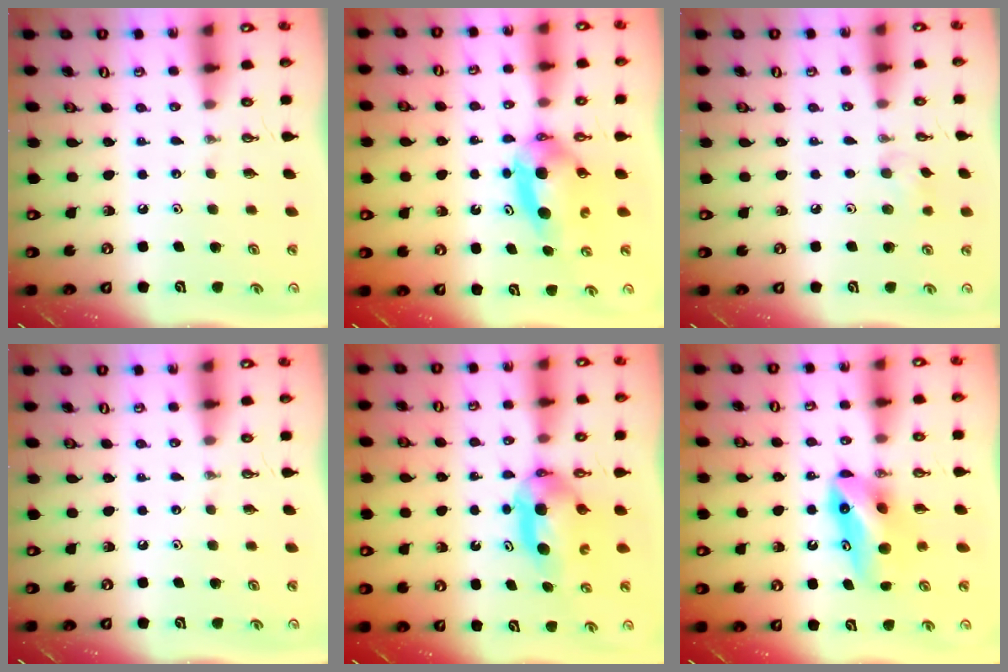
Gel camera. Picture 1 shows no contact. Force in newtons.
{"total": 6.6, "press": 5.7, "slide": 3.4}
{"total": 6.5, "press": 6.3, "slide": 1.3}
{"total": 0.0}
{"total": 7.1, "press": 5.0, "slide": 5.1}
{"total": 10.0, "press": 9.1, "slide": 4.2}